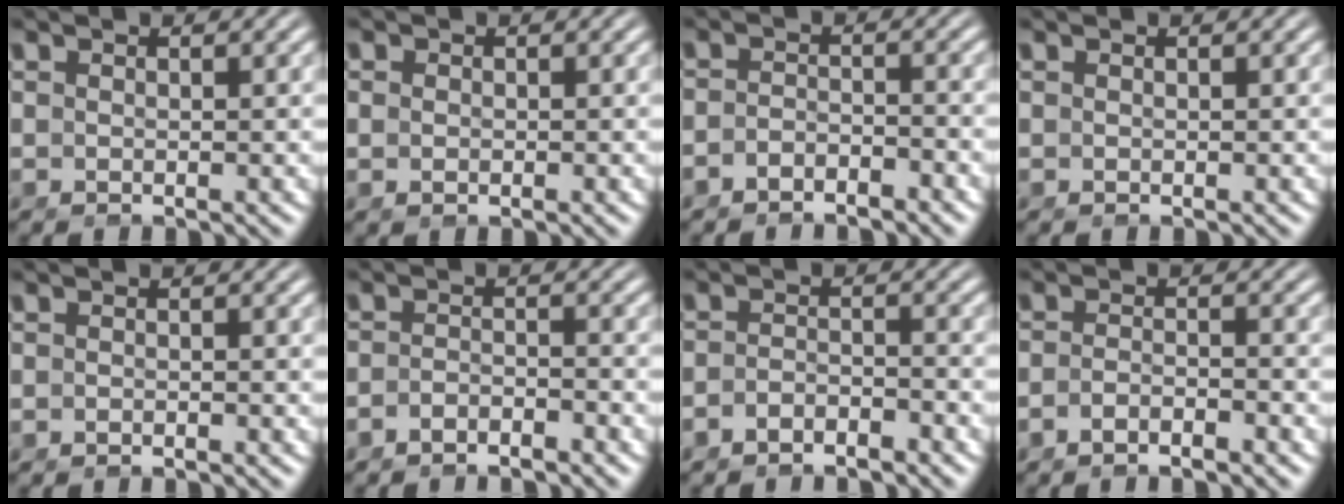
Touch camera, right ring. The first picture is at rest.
{"total": 0.8, "force": [-0.1, 0.6, 0.6], "torque": [-0.016, -0.007, 0.002]}
{"total": 2.7, "force": [-2.6, 0.8, 0.4], "torque": [-0.007, -0.009, -0.044]}
{"total": 0.0}
{"total": 0.9, "force": [-0.9, -0.2, 0.0], "torque": [-0.003, -0.004, -0.013]}
{"total": 2.8, "force": [-2.7, 0.5, 0.5], "torque": [-0.010, -0.007, -0.044]}
{"total": 3.0, "force": [-2.8, 0.8, 0.6], "torque": [-0.009, -0.009, -0.046]}
{"total": 2.6, "force": [-2.4, 0.1, 1.0], "torque": [-0.016, -0.004, -0.041]}